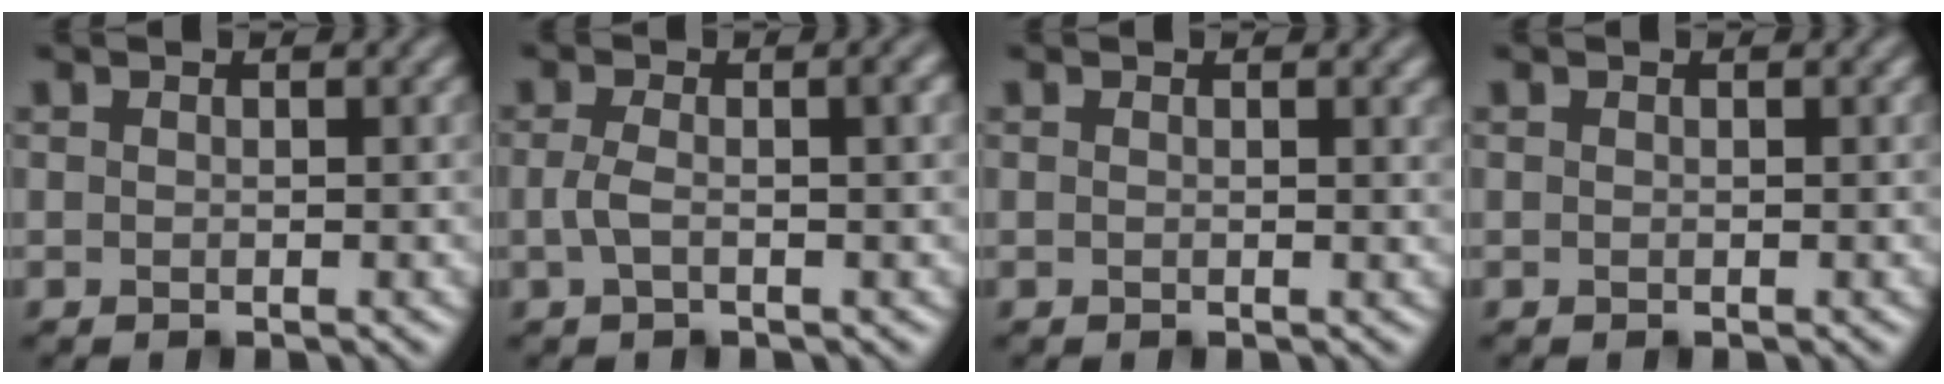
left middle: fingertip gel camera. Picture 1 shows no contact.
{"total": 3.9, "force": [0.1, 1.5, 3.6], "torque": [-0.064, 0.007, -0.005]}
{"total": 0.9, "force": [0.4, 0.3, 0.8], "torque": [-0.006, 0.003, 0.004]}
{"total": 0.0}